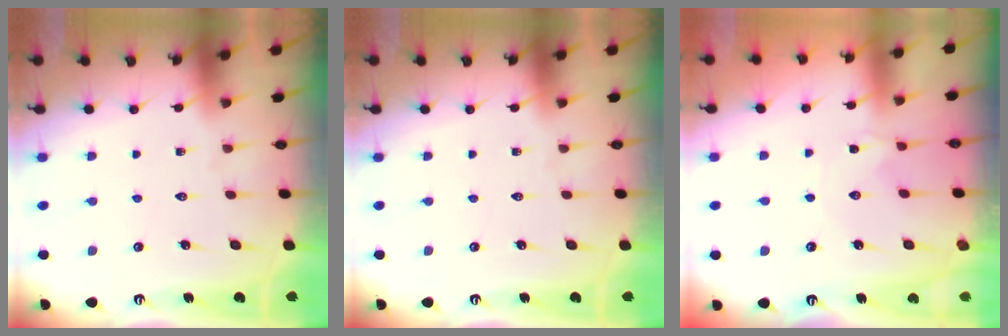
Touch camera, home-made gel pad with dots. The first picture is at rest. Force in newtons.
{"total": 0.0}
{"total": 0.8, "press": 0.8, "slide": 0.2}